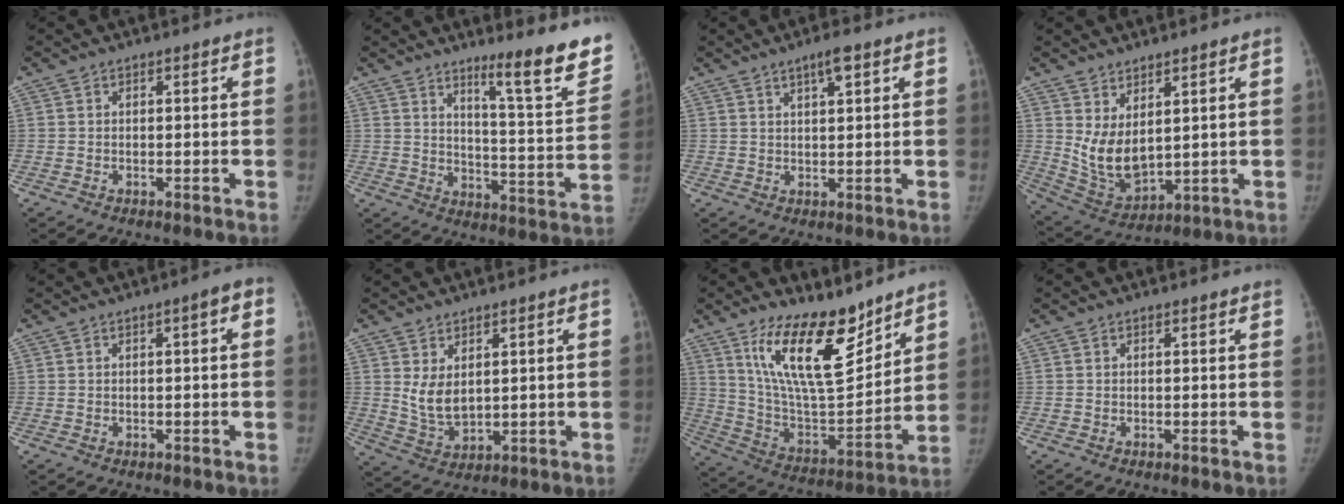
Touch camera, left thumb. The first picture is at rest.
{"total": 17.0, "force": [11.6, 2.3, 12.3], "torque": [-0.130, -0.090, 0.171]}
{"total": 3.5, "force": [2.1, 0.7, 2.7], "torque": [-0.045, -0.010, 0.037]}
{"total": 9.2, "force": [3.1, 5.0, 7.1], "torque": [-0.117, -0.034, 0.081]}
{"total": 2.6, "force": [0.5, 0.4, 2.5], "torque": [-0.034, 0.007, 0.005]}
{"total": 6.2, "force": [2.1, 3.7, 4.6], "torque": [-0.073, -0.022, 0.055]}
{"total": 19.4, "force": [12.9, 7.2, 12.7], "torque": [-0.173, -0.091, 0.238]}
{"total": 0.6, "force": [0.5, 0.0, 0.3], "torque": [-0.009, -0.001, 0.008]}